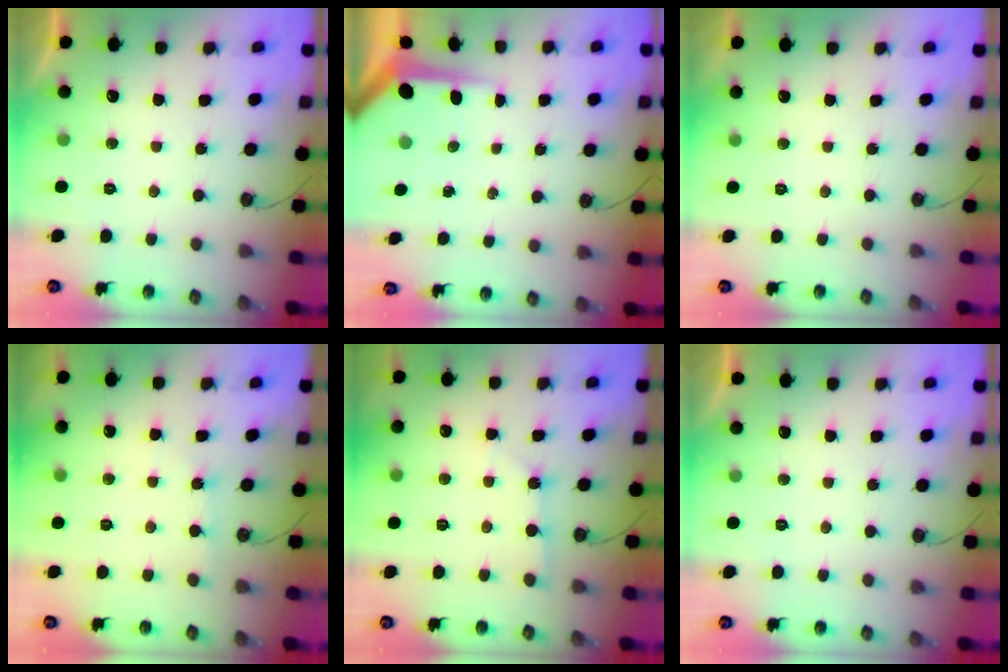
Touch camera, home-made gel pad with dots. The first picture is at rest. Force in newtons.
{"total": 4.7, "press": 4.6, "slide": 0.4}
{"total": 0.0}
{"total": 2.7, "press": 2.7, "slide": 0.5}
{"total": 1.5, "press": 1.5, "slide": 0.2}
{"total": 0.0}